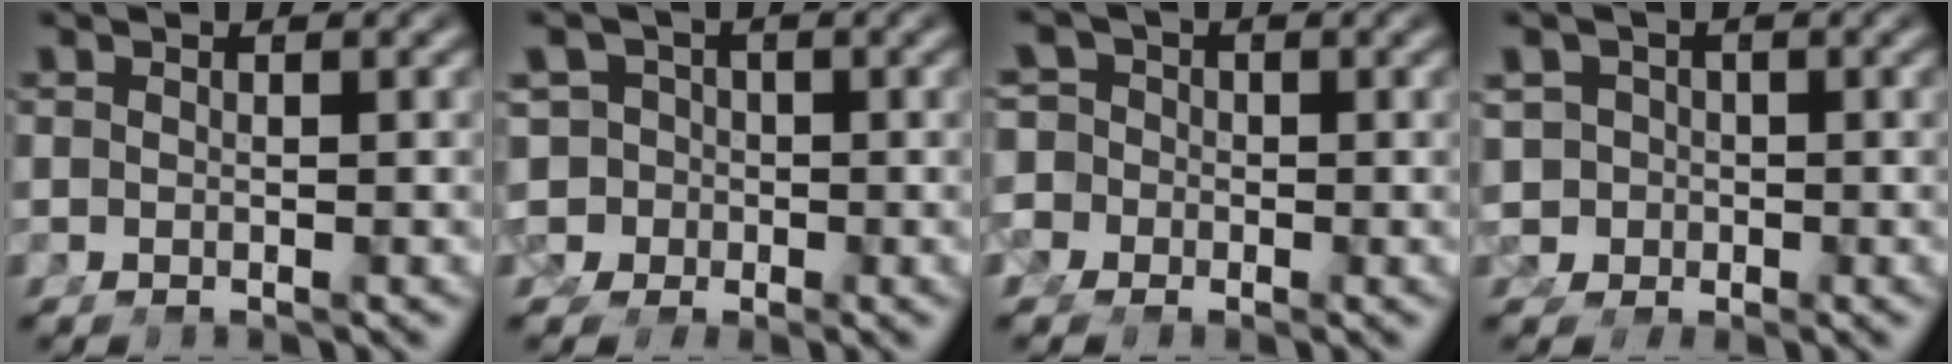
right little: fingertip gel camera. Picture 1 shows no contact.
{"total": 11.8, "force": [-2.0, 11.2, 3.2], "torque": [-0.109, -0.047, -0.038]}
{"total": 10.0, "force": [-2.1, 9.5, 2.3], "torque": [-0.081, -0.032, -0.047]}
{"total": 8.7, "force": [-1.1, 8.2, 2.7], "torque": [-0.080, -0.033, -0.018]}